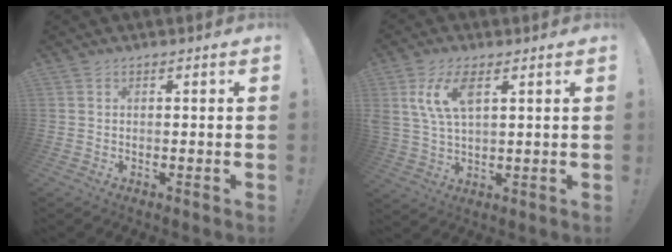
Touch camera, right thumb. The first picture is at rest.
{"total": 9.5, "force": [3.8, 4.6, 7.4], "torque": [-0.142, -0.007, 0.068]}